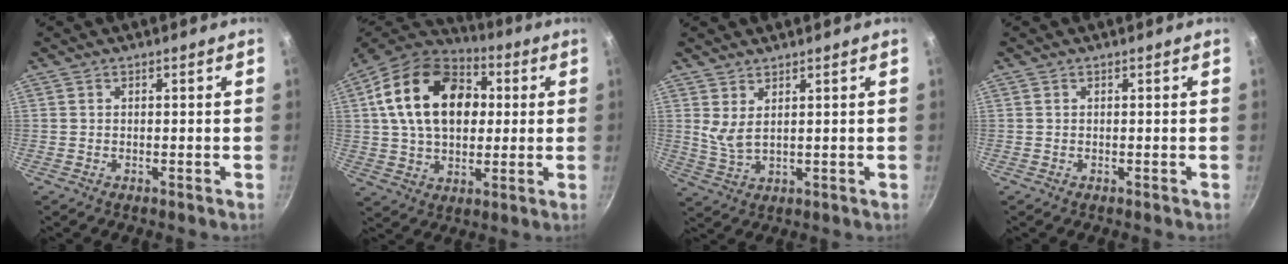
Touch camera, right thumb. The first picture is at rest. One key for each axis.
{"total": 21.8, "fx": 4.3, "fy": 14.9, "fz": 15.3, "tx": -0.234, "ty": 0.018, "tz": 0.061}
{"total": 3.7, "fx": 2.2, "fy": 1.2, "fz": 2.8, "tx": -0.052, "ty": -0.025, "tz": 0.047}
{"total": 0.0}